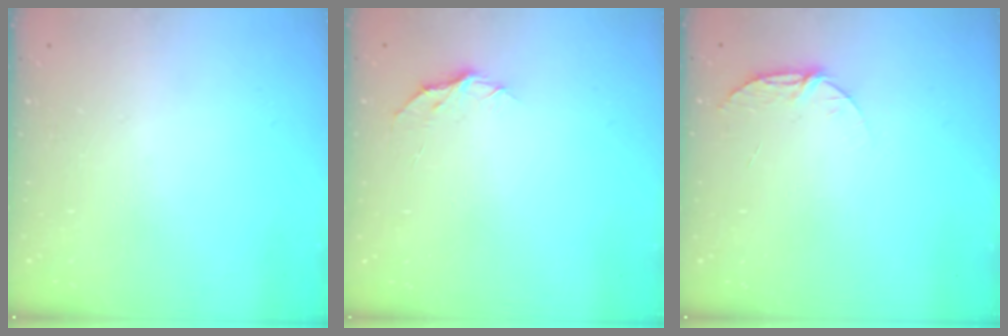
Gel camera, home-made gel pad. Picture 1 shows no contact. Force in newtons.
{"total": 5.1, "press": 5.1, "slide": 0.2}
{"total": 5.6, "press": 5.6, "slide": 0.6}